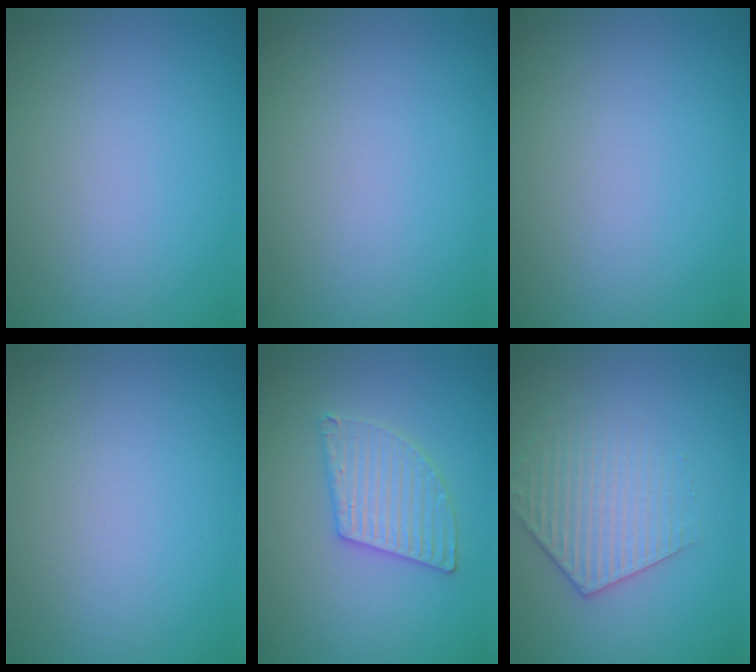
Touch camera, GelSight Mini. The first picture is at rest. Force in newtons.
{"total": 0.0}
{"total": 0.0}
{"total": 0.0}
{"total": 3.2, "press": 3.2, "slide": 0.3}
{"total": 3.1, "press": 2.9, "slide": 1.2}